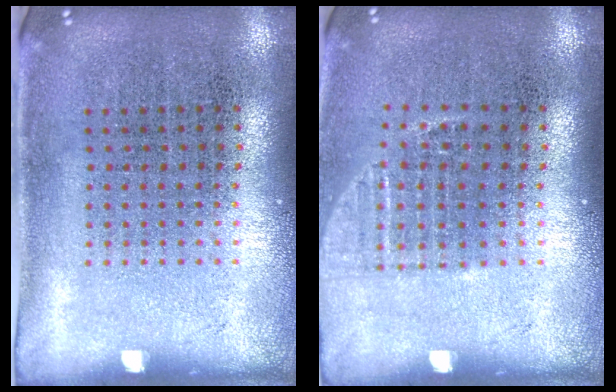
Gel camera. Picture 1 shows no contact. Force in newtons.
{"total": 1.1, "press": 1.0, "slide": 0.5}